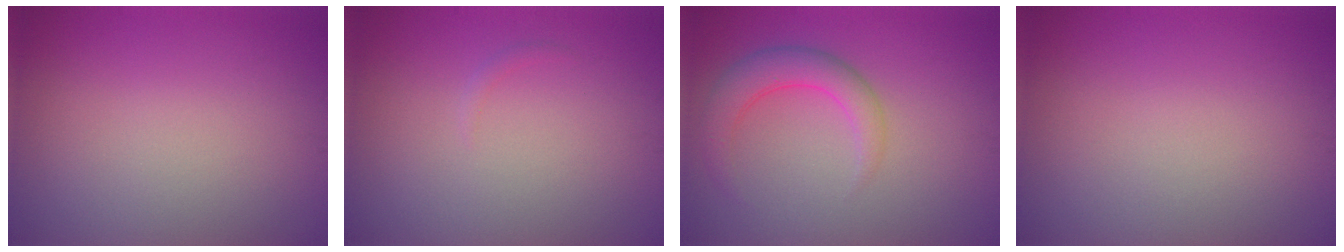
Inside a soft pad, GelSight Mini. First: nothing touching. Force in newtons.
{"total": 0.5, "press": 0.5, "slide": 0.1}
{"total": 3.7, "press": 3.7, "slide": 0.2}
{"total": 0.0}